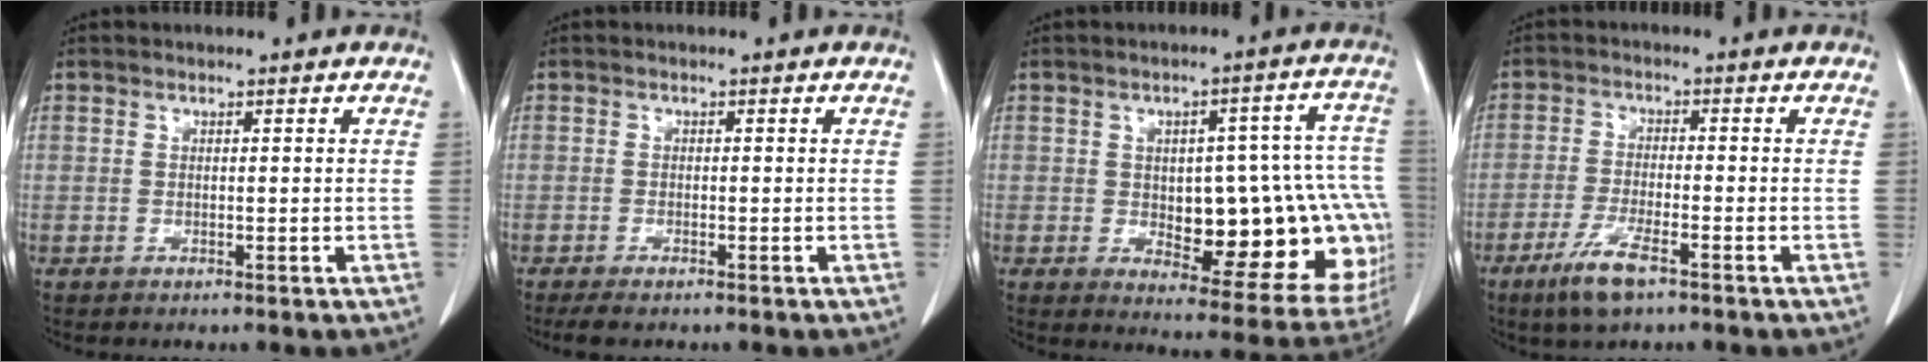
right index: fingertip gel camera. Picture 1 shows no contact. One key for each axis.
{"total": 2.7, "fx": -2.1, "fy": 0.7, "fz": 1.5, "tx": -0.028, "ty": -0.007, "tz": -0.030}
{"total": 21.3, "fx": -2.7, "fy": 7.9, "fz": 19.5, "tx": -0.161, "ty": 0.041, "tz": -0.004}
{"total": 6.5, "fx": -4.1, "fy": 1.1, "fz": 4.9, "tx": -0.106, "ty": -0.011, "tz": -0.073}